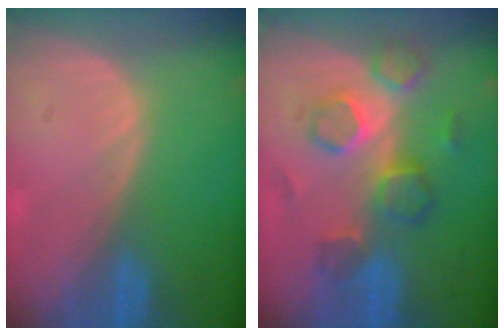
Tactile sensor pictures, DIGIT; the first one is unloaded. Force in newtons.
{"total": 7.9, "press": 7.7, "slide": 2.1}